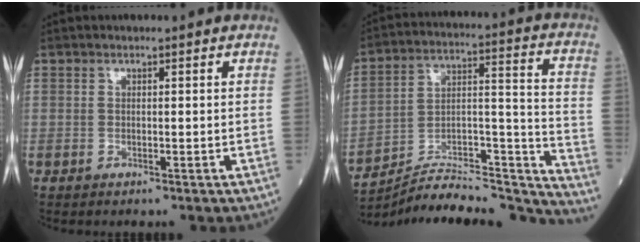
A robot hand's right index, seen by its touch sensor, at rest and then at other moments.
{"total": 24.4, "force": [-23.3, 1.9, 7.0], "torque": [-0.073, 0.039, -0.350]}